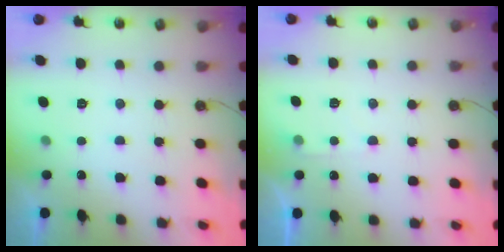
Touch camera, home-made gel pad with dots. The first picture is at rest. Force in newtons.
{"total": 4.3, "press": 4.2, "slide": 0.5}